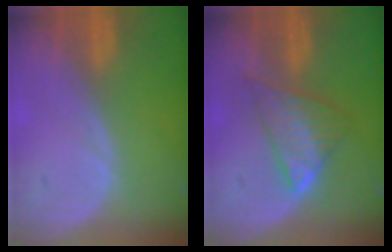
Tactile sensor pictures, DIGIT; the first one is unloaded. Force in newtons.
{"total": 5.8, "press": 5.7, "slide": 1.1}